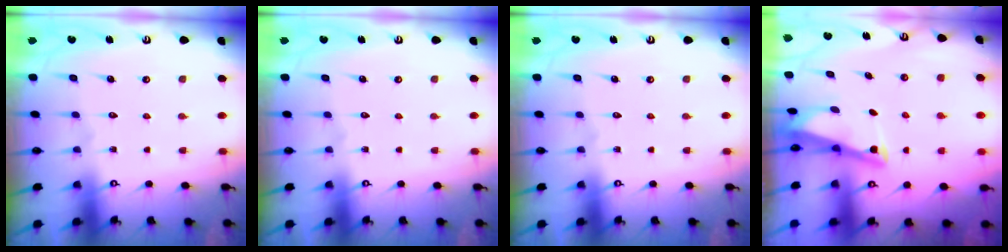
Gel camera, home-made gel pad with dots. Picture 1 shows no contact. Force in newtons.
{"total": 0.0}
{"total": 0.0}
{"total": 2.8, "press": 2.8, "slide": 0.3}